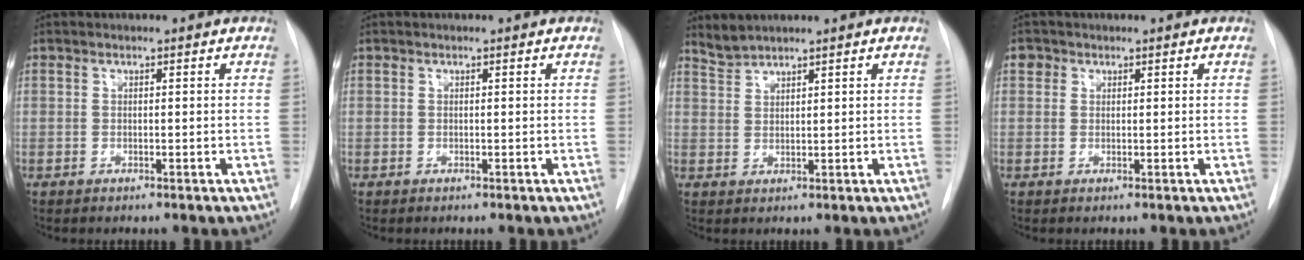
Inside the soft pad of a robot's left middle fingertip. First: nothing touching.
{"total": 0.0}
{"total": 2.3, "force": [2.3, -0.2, -0.1], "torque": [-0.003, 0.006, 0.053]}
{"total": 1.3, "force": [0.6, 1.2, 0.2], "torque": [0.007, 0.005, 0.005]}